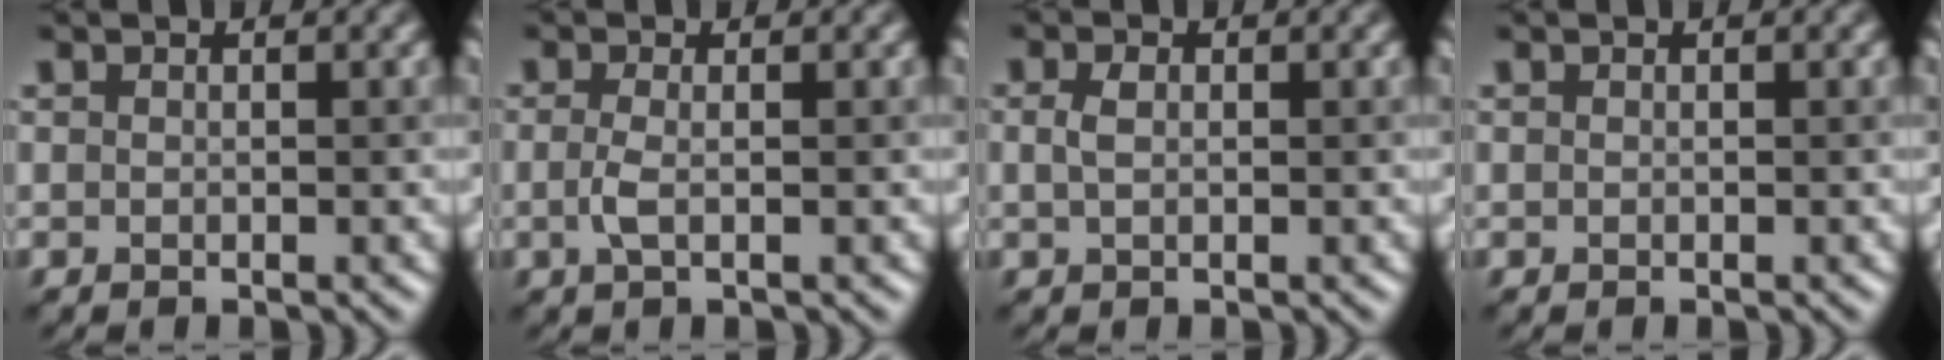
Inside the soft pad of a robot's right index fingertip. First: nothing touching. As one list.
[{"total": 1.6, "force": [-0.2, 0.5, 1.5], "torque": [-0.034, -0.003, -0.007]}, {"total": 1.4, "force": [0.2, 0.8, 1.1], "torque": [-0.026, 0.002, 0.002]}, {"total": 0.0}]